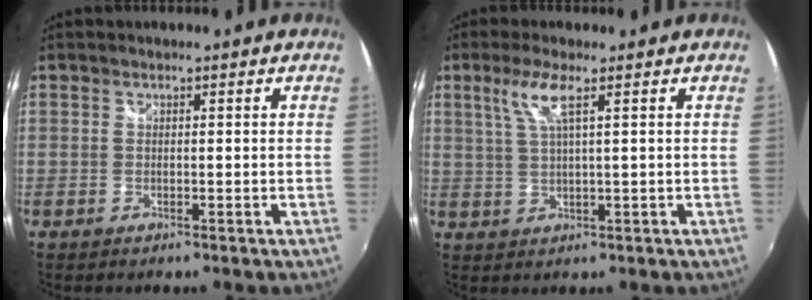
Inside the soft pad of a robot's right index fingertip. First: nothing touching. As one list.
[{"total": 4.8, "force": [2.2, 0.0, 4.3], "torque": [-0.089, 0.001, 0.049]}]